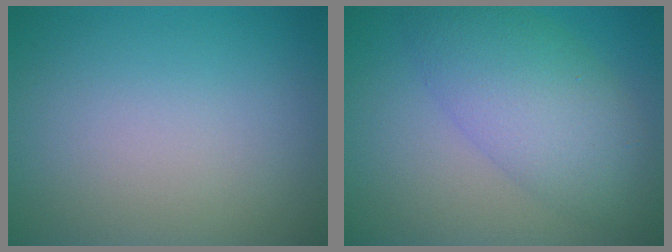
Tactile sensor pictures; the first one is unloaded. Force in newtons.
{"total": 6.4, "press": 6.4, "slide": 0.1}